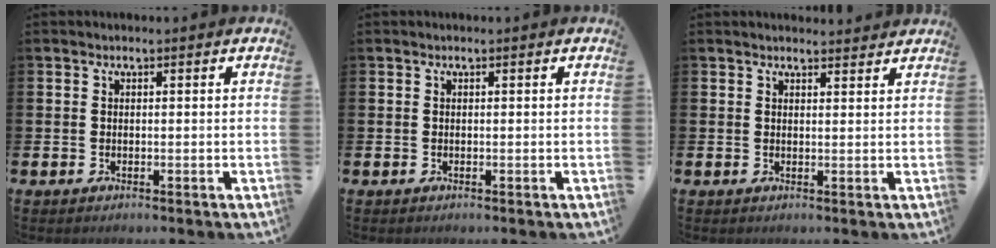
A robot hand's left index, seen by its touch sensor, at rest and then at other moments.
{"total": 0.0}
{"total": 1.8, "force": [1.8, 0.2, -0.1], "torque": [0.010, -0.011, 0.031]}